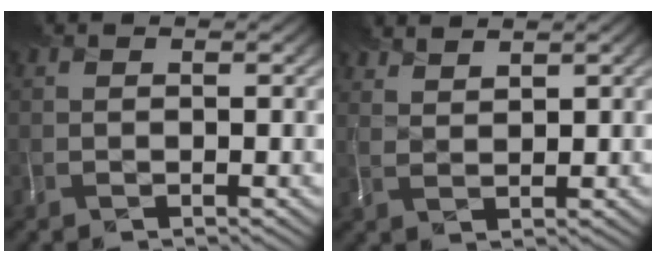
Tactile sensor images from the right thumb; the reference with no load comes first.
{"total": 3.0, "force": [2.9, 0.6, 0.4], "torque": [-0.005, 0.001, 0.058]}